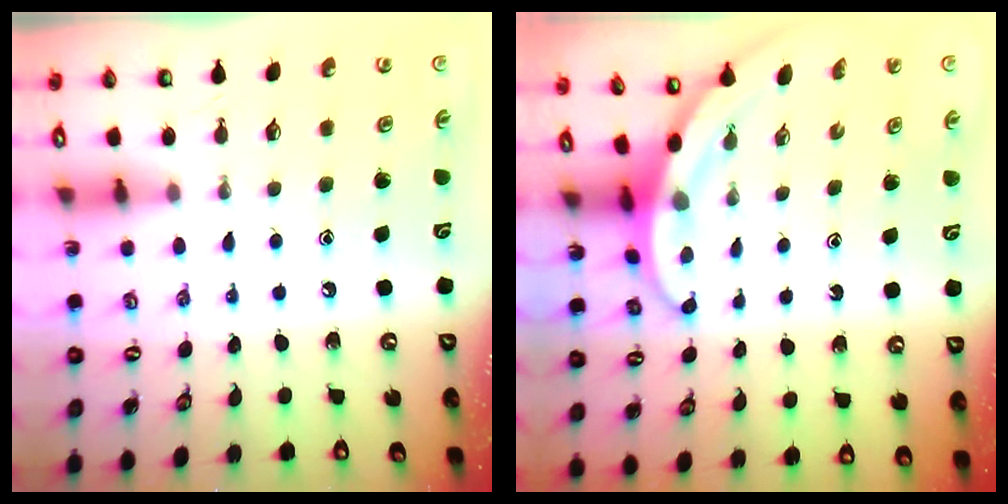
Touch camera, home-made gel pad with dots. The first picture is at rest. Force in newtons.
{"total": 3.2, "press": 3.2, "slide": 0.1}